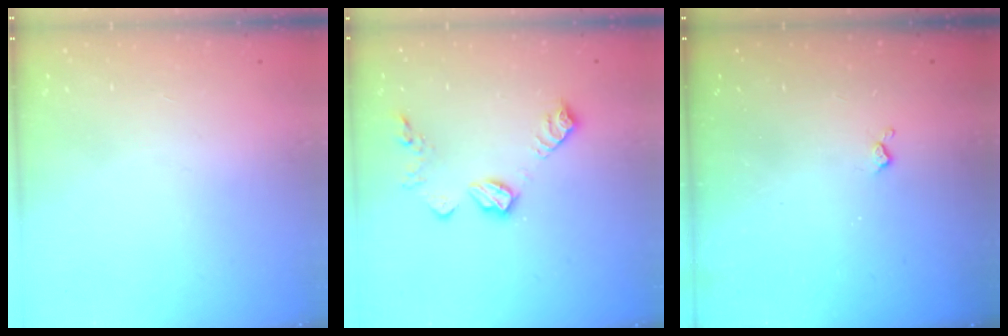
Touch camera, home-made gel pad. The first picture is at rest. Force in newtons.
{"total": 10.7, "press": 10.7, "slide": 0.6}
{"total": 3.0, "press": 2.9, "slide": 0.4}